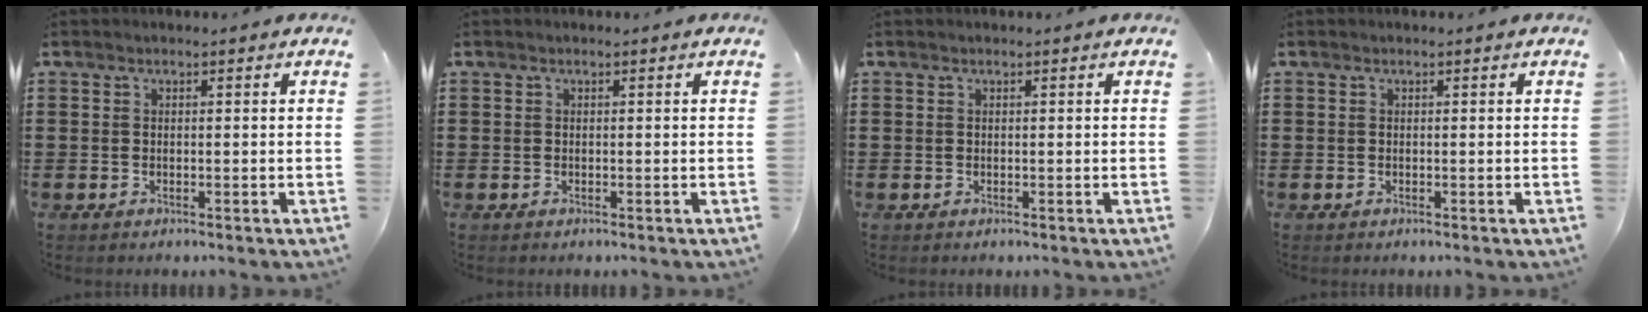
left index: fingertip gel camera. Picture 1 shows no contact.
{"total": 0.0}
{"total": 0.0}
{"total": 0.0}